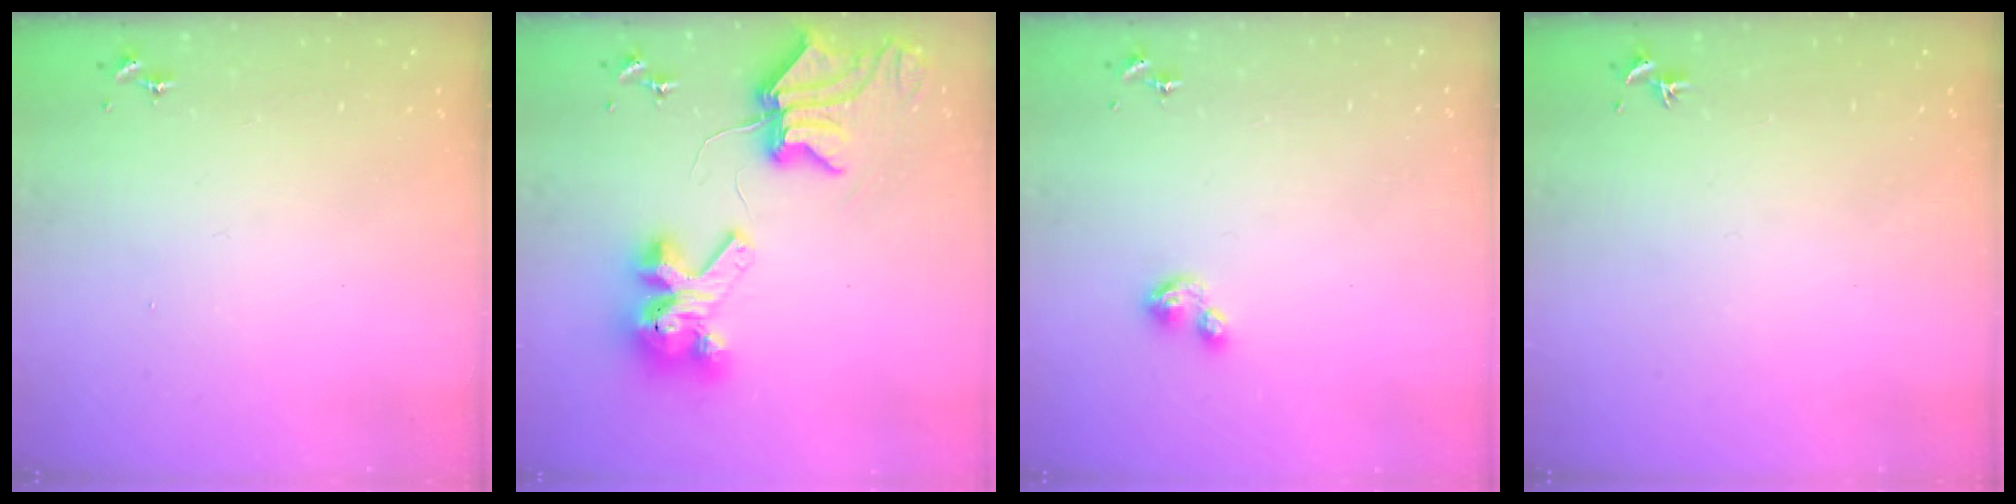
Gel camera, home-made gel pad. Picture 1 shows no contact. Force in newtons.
{"total": 12.1, "press": 12.0, "slide": 1.5}
{"total": 5.2, "press": 5.2, "slide": 0.8}
{"total": 0.0}